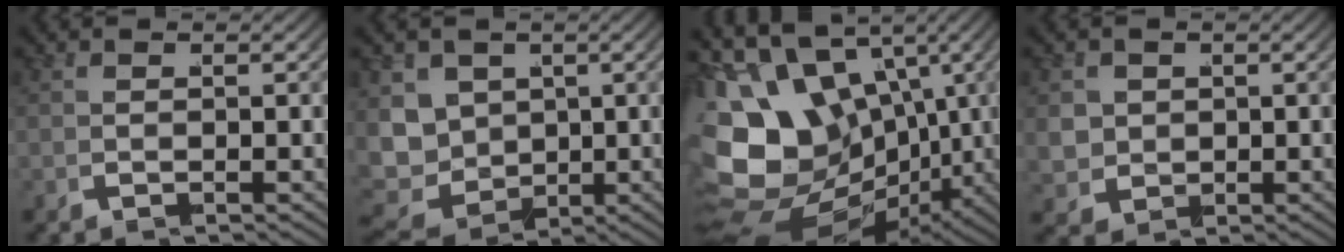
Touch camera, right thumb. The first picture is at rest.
{"total": 9.9, "force": [-2.0, 8.3, 5.0], "torque": [-0.140, -0.064, -0.021]}
{"total": 20.1, "force": [-3.5, 16.1, 11.5], "torque": [-0.246, -0.077, -0.039]}
{"total": 4.1, "force": [0.2, 3.6, 2.0], "torque": [-0.061, -0.034, 0.017]}